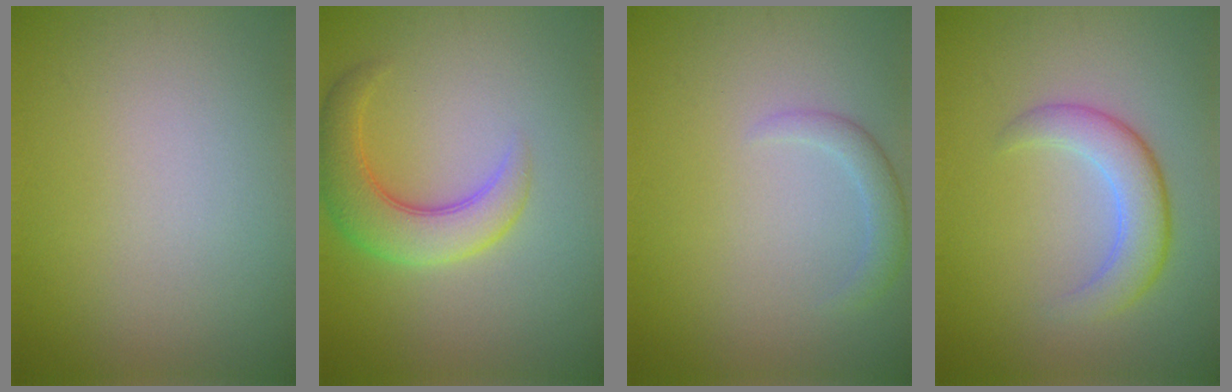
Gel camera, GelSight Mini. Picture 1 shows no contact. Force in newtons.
{"total": 4.8, "press": 4.8, "slide": 0.2}
{"total": 1.7, "press": 1.7, "slide": 0.2}
{"total": 3.8, "press": 3.8, "slide": 0.1}